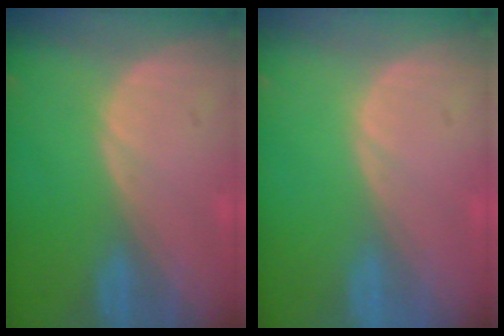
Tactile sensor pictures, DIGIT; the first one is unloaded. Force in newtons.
{"total": 0.0}